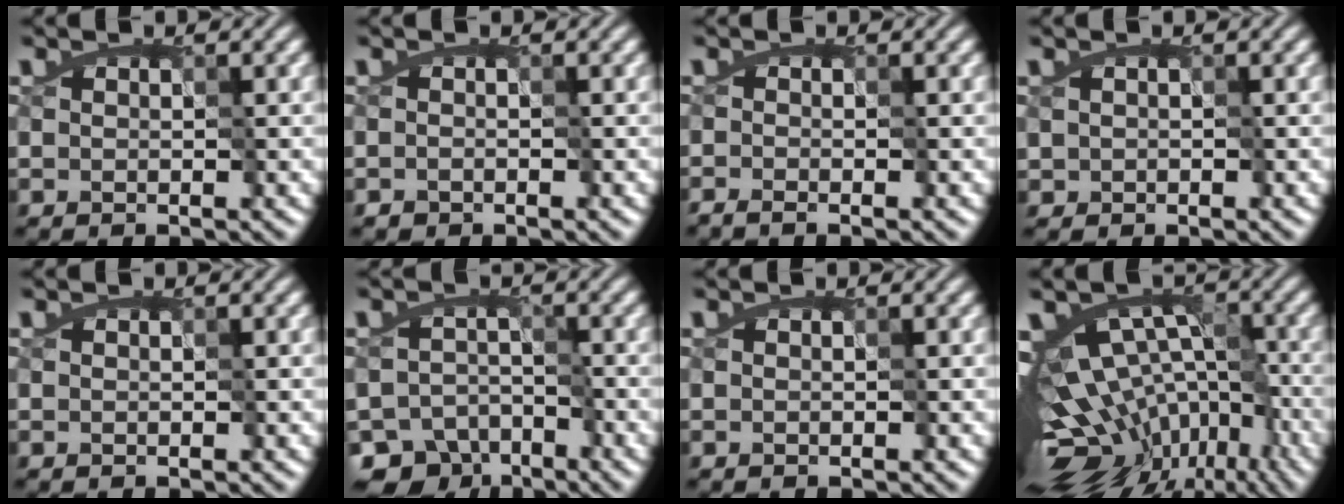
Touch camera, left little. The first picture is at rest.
{"total": 0.5, "force": [-0.5, 0.2, 0.0], "torque": [0.004, 0.001, -0.010]}
{"total": 1.1, "force": [-0.9, 0.2, 0.6], "torque": [-0.005, -0.001, -0.019]}
{"total": 0.7, "force": [-0.3, 0.7, 0.1], "torque": [-0.003, 0.001, -0.006]}
{"total": 0.0}
{"total": 7.5, "force": [-5.5, 4.9, 1.5], "torque": [0.002, -0.002, -0.088]}
{"total": 0.0}
{"total": 13.0, "force": [-4.8, 7.7, 9.4], "torque": [-0.166, -0.006, -0.055]}